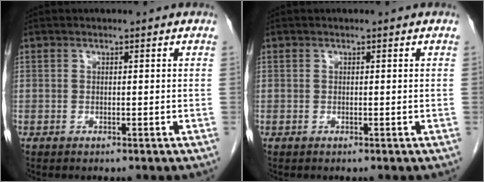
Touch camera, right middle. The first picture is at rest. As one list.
[{"total": 0.0}]